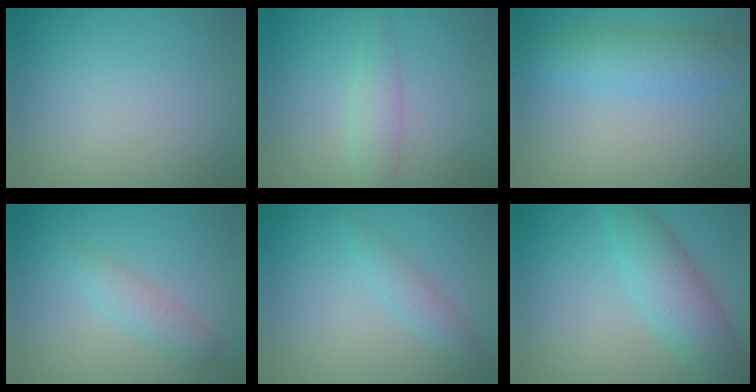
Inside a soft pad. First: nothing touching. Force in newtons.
{"total": 1.9, "press": 1.9, "slide": 0.0}
{"total": 3.6, "press": 3.6, "slide": 0.1}
{"total": 1.8, "press": 1.8, "slide": 0.0}
{"total": 1.5, "press": 1.5, "slide": 0.0}
{"total": 5.0, "press": 5.0, "slide": 0.1}